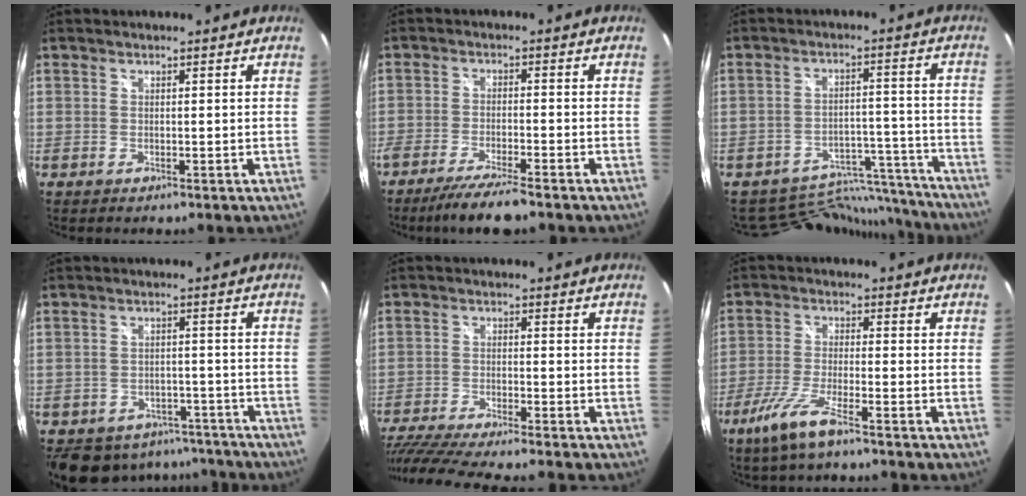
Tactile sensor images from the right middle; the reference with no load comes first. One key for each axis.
{"total": 7.9, "fx": -6.5, "fy": 0.3, "fz": 4.4, "tx": -0.094, "ty": -0.018, "tz": -0.111}
{"total": 15.7, "fx": -14.9, "fy": 4.6, "fz": 1.7, "tx": -0.027, "ty": 0.042, "tz": -0.198}
{"total": 14.5, "fx": -11.2, "fy": 7.9, "fz": 4.6, "tx": -0.111, "ty": 0.022, "tz": -0.134}
{"total": 13.6, "fx": -11.7, "fy": 0.3, "fz": 6.9, "tx": -0.154, "ty": -0.040, "tz": -0.200}
{"total": 7.9, "fx": -5.5, "fy": 0.8, "fz": 5.7, "tx": -0.134, "ty": -0.011, "tz": -0.106}